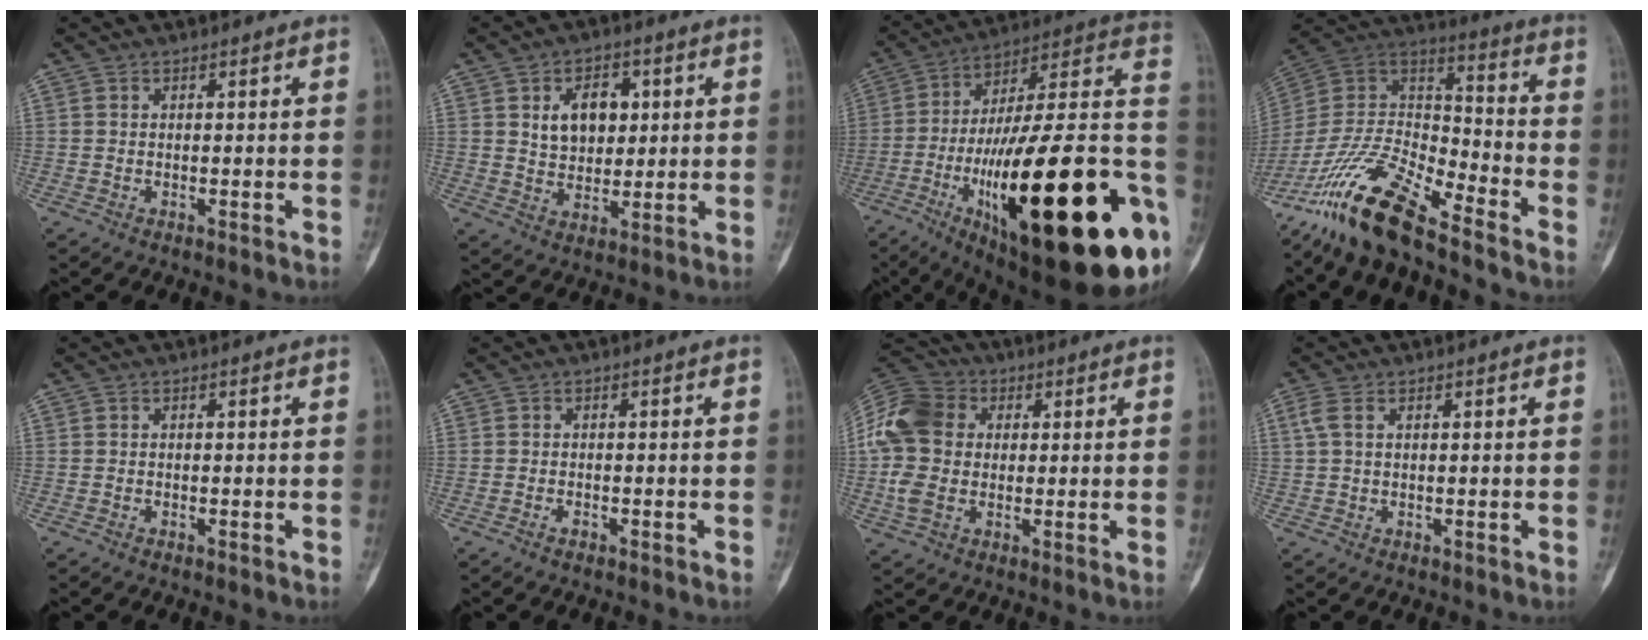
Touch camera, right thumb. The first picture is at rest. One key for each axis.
{"total": 8.7, "fx": 2.3, "fy": 6.0, "fz": 5.8, "tx": -0.056, "ty": -0.010, "tz": 0.041}
{"total": 42.8, "fx": -11.0, "fy": 12.3, "fz": 39.5, "tx": -0.517, "ty": 0.041, "tz": -0.171}
{"total": 19.4, "fx": -14.7, "fy": 5.1, "fz": 11.6, "tx": -0.218, "ty": 0.074, "tz": -0.280}
{"total": 0.0}
{"total": 1.0, "fx": -0.8, "fy": 0.4, "fz": 0.5, "tx": -0.013, "ty": 0.005, "tz": -0.015}
{"total": 15.1, "fx": 1.5, "fy": 11.5, "fz": 9.7, "tx": -0.210, "ty": 0.024, "tz": 0.022}
{"total": 2.6, "fx": 0.8, "fy": 1.3, "fz": 2.1, "tx": -0.068, "ty": 0.013, "tz": 0.020}